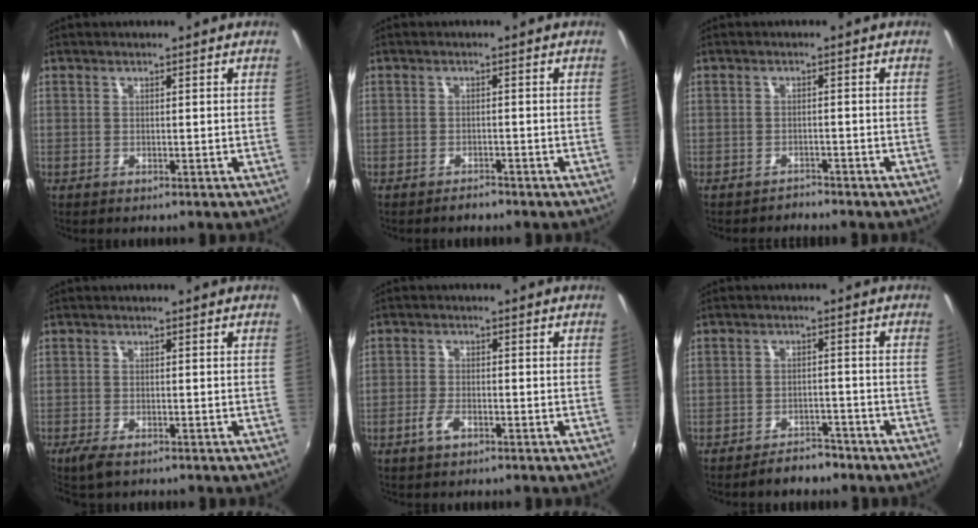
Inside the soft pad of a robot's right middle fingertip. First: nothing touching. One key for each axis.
{"total": 2.1, "fx": -1.9, "fy": 0.7, "fz": 0.4, "tx": -0.013, "ty": -0.008, "tz": -0.030}
{"total": 2.5, "fx": -2.4, "fy": 0.7, "fz": 0.0, "tx": -0.007, "ty": -0.011, "tz": -0.037}
{"total": 3.3, "fx": -2.4, "fy": 1.1, "fz": 2.0, "tx": -0.049, "ty": -0.012, "tz": -0.045}
{"total": 3.0, "fx": -1.8, "fy": 1.3, "fz": 1.9, "tx": -0.050, "ty": -0.004, "tz": -0.037}
{"total": 5.5, "fx": -4.8, "fy": 2.3, "fz": 1.5, "tx": -0.044, "ty": 0.002, "tz": -0.065}